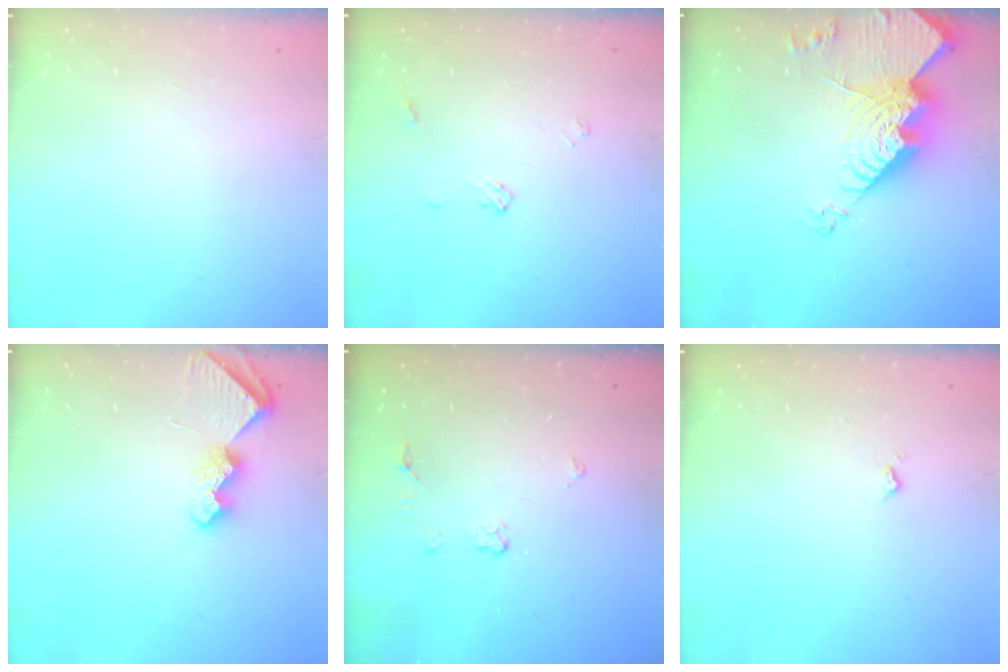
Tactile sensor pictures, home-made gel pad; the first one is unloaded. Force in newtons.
{"total": 4.9, "press": 4.9, "slide": 0.8}
{"total": 20.2, "press": 20.1, "slide": 2.1}
{"total": 7.6, "press": 7.6, "slide": 0.2}
{"total": 3.6, "press": 3.5, "slide": 0.6}
{"total": 3.3, "press": 3.3, "slide": 0.6}